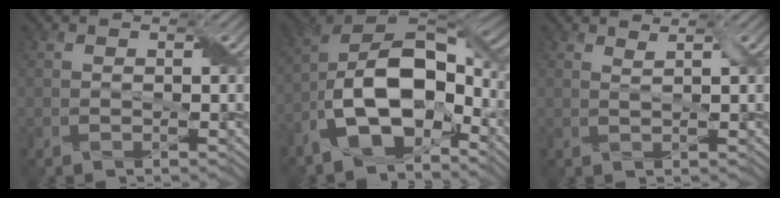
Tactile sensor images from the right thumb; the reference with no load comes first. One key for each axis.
{"total": 15.7, "fx": -5.7, "fy": 8.5, "fz": 11.9, "tx": -0.227, "ty": -0.016, "tz": -0.121}
{"total": 1.3, "fx": 1.1, "fy": 0.0, "fz": 0.7, "tx": -0.016, "ty": 0.000, "tz": 0.019}